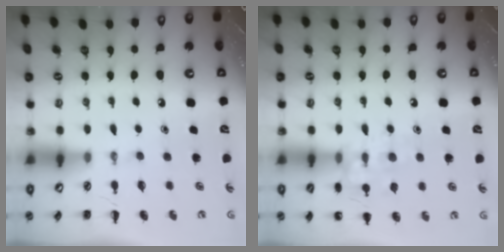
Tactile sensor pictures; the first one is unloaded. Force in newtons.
{"total": 11.9, "press": 11.8, "slide": 0.8}